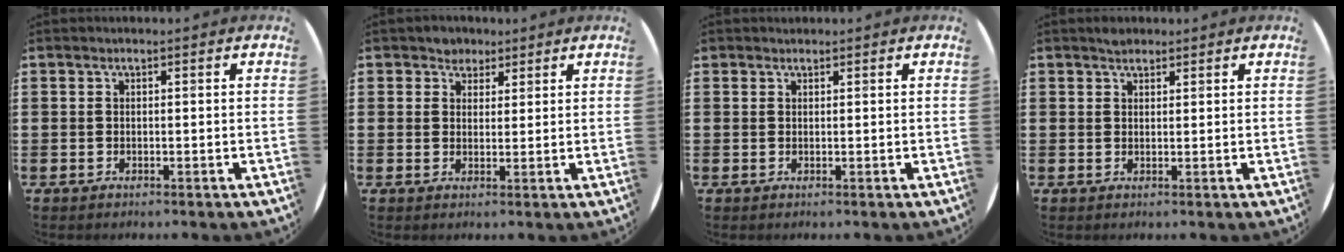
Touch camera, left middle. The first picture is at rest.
{"total": 2.4, "force": [1.9, 1.5, 0.1], "torque": [0.000, 0.004, 0.035]}
{"total": 0.6, "force": [0.5, 0.2, -0.1], "torque": [0.002, 0.003, 0.011]}
{"total": 1.4, "force": [1.3, 0.5, 0.2], "torque": [0.003, -0.002, 0.023]}